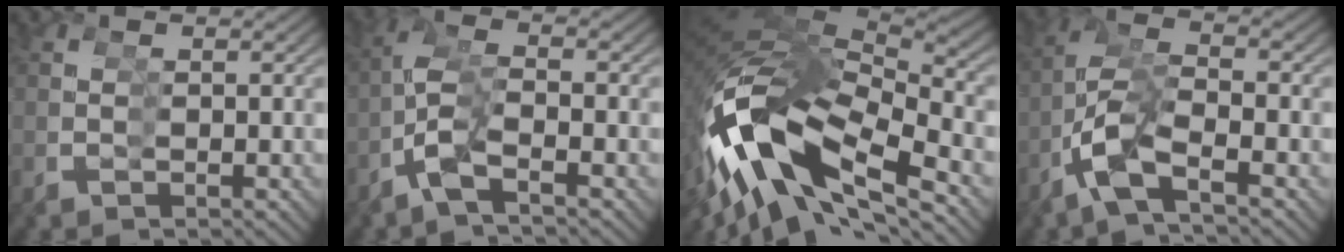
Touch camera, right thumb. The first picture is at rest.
{"total": 4.2, "force": [-2.2, 2.5, 2.4], "torque": [-0.086, 0.000, -0.041]}
{"total": 14.7, "force": [0.0, 8.1, 12.2], "torque": [-0.265, 0.003, -0.002]}
{"total": 6.0, "force": [-2.3, 3.9, 4.0], "torque": [-0.125, -0.003, -0.038]}